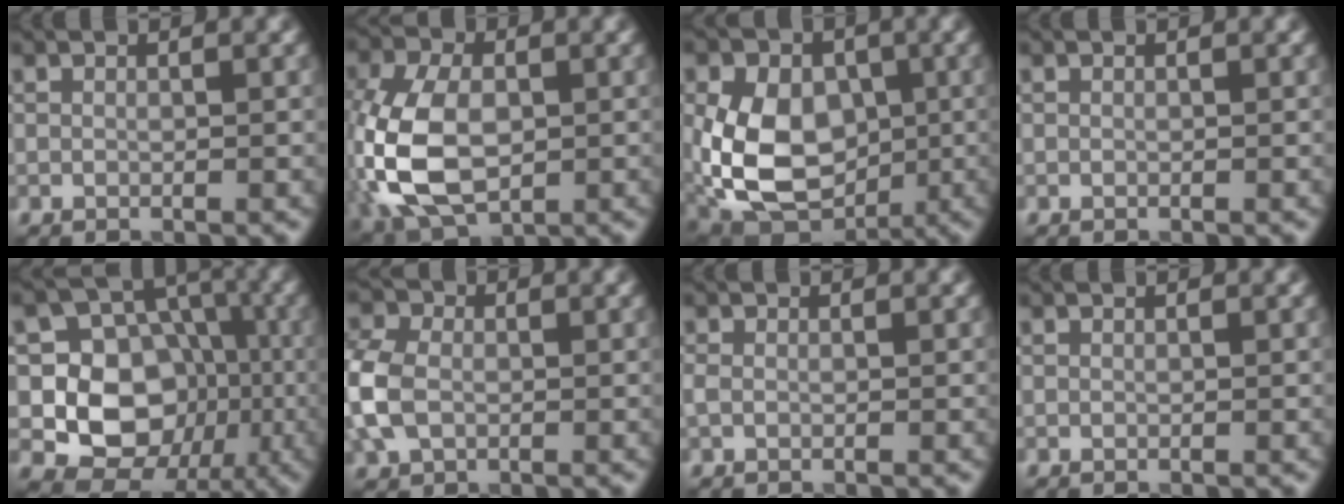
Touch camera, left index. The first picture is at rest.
{"total": 11.0, "force": [-1.7, 7.0, 8.4], "torque": [-0.204, -0.004, -0.041]}
{"total": 11.8, "force": [-0.4, 8.6, 8.1], "torque": [-0.161, -0.014, -0.005]}
{"total": 0.0}
{"total": 10.9, "force": [-1.4, 9.6, 5.1], "torque": [-0.077, -0.001, -0.051]}
{"total": 6.8, "force": [-0.8, 5.0, 4.5], "torque": [-0.128, 0.005, -0.021]}
{"total": 0.9, "force": [-0.2, 0.6, 0.6], "torque": [-0.017, 0.000, -0.007]}
{"total": 0.0}